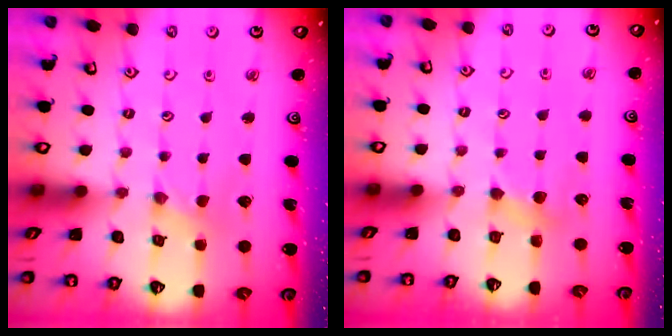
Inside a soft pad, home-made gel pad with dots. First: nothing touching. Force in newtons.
{"total": 3.5, "press": 3.5, "slide": 0.5}